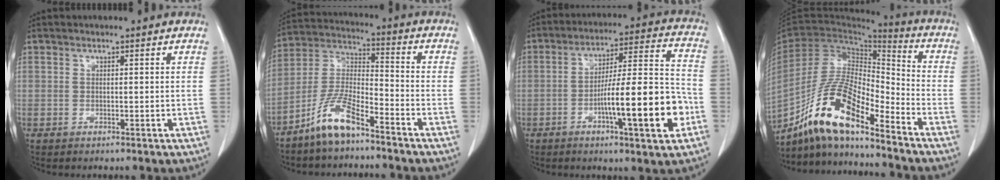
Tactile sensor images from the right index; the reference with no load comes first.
{"total": 9.6, "force": [-7.0, 2.1, 6.2], "torque": [-0.141, 0.000, -0.140]}
{"total": 16.0, "force": [-5.3, 1.5, 15.1], "torque": [-0.238, 0.010, -0.079]}
{"total": 15.1, "force": [-11.1, 2.9, 9.7], "torque": [-0.190, 0.008, -0.202]}